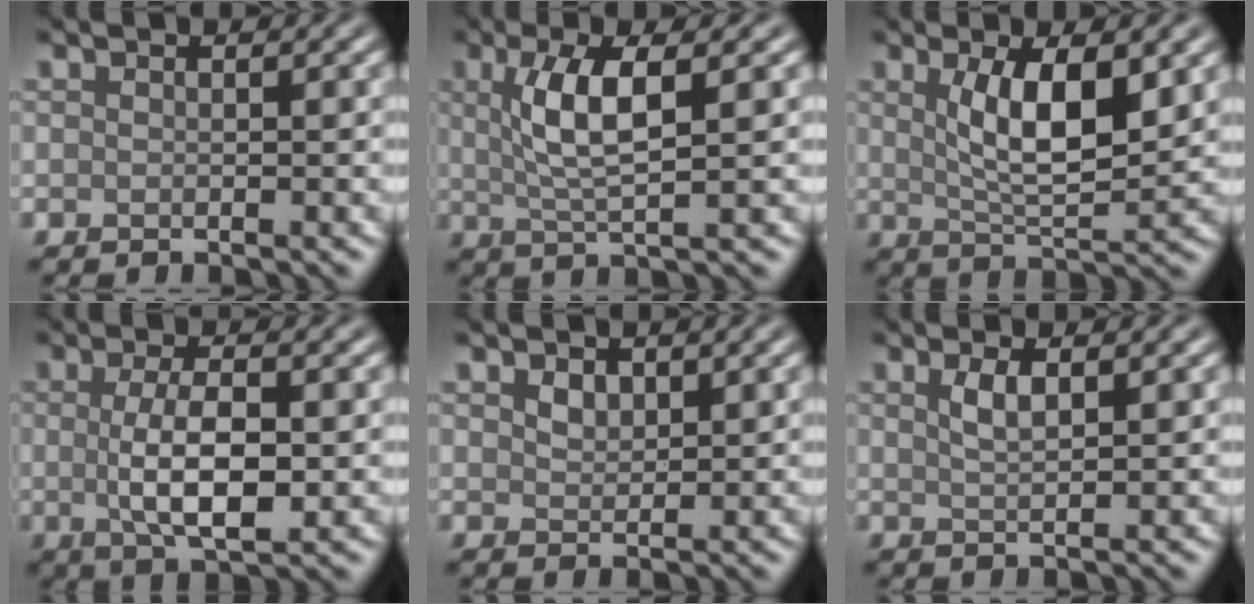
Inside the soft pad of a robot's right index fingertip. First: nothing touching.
{"total": 5.1, "force": [1.2, 1.4, 4.7], "torque": [-0.095, 0.003, 0.026]}
{"total": 6.4, "force": [1.7, 2.2, 5.8], "torque": [-0.105, -0.006, 0.036]}
{"total": 5.4, "force": [-0.1, 1.9, 5.0], "torque": [-0.101, -0.004, -0.001]}
{"total": 1.4, "force": [0.9, 0.8, 0.7], "torque": [-0.013, 0.000, 0.020]}
{"total": 1.8, "force": [0.9, 0.5, 1.4], "torque": [-0.030, 0.001, 0.018]}